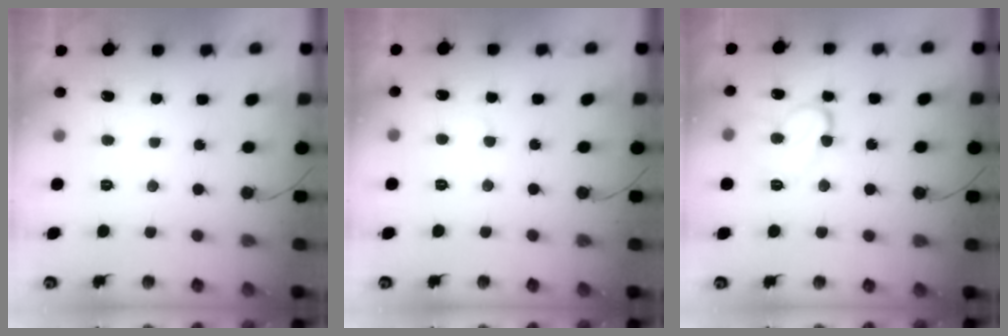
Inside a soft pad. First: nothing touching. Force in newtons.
{"total": 3.5, "press": 3.4, "slide": 0.4}
{"total": 11.9, "press": 11.8, "slide": 1.3}